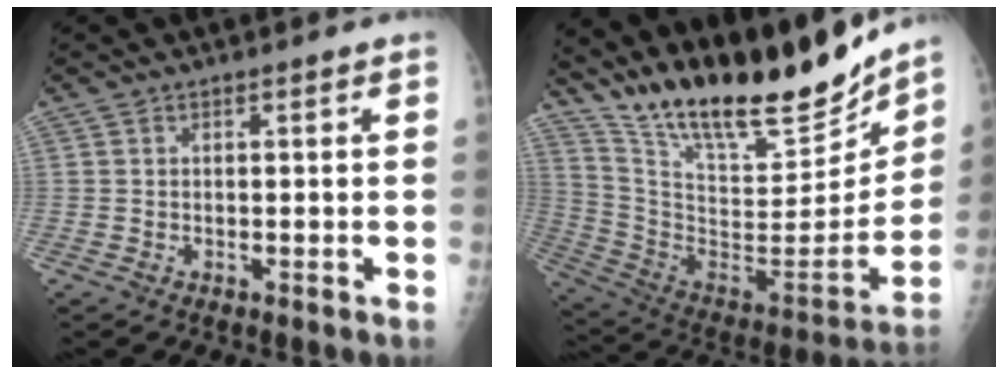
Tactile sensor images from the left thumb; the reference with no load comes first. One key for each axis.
{"total": 26.6, "fx": 21.8, "fy": 7.2, "fz": 13.4, "tx": -0.192, "ty": -0.103, "tz": 0.362}